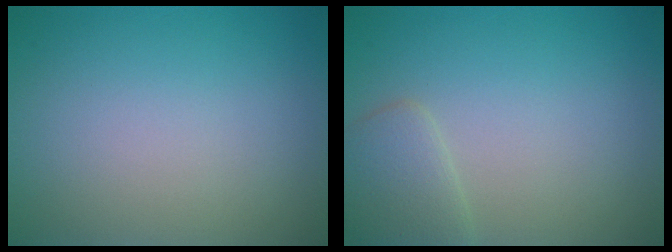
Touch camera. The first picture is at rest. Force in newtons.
{"total": 2.3, "press": 2.3, "slide": 0.1}